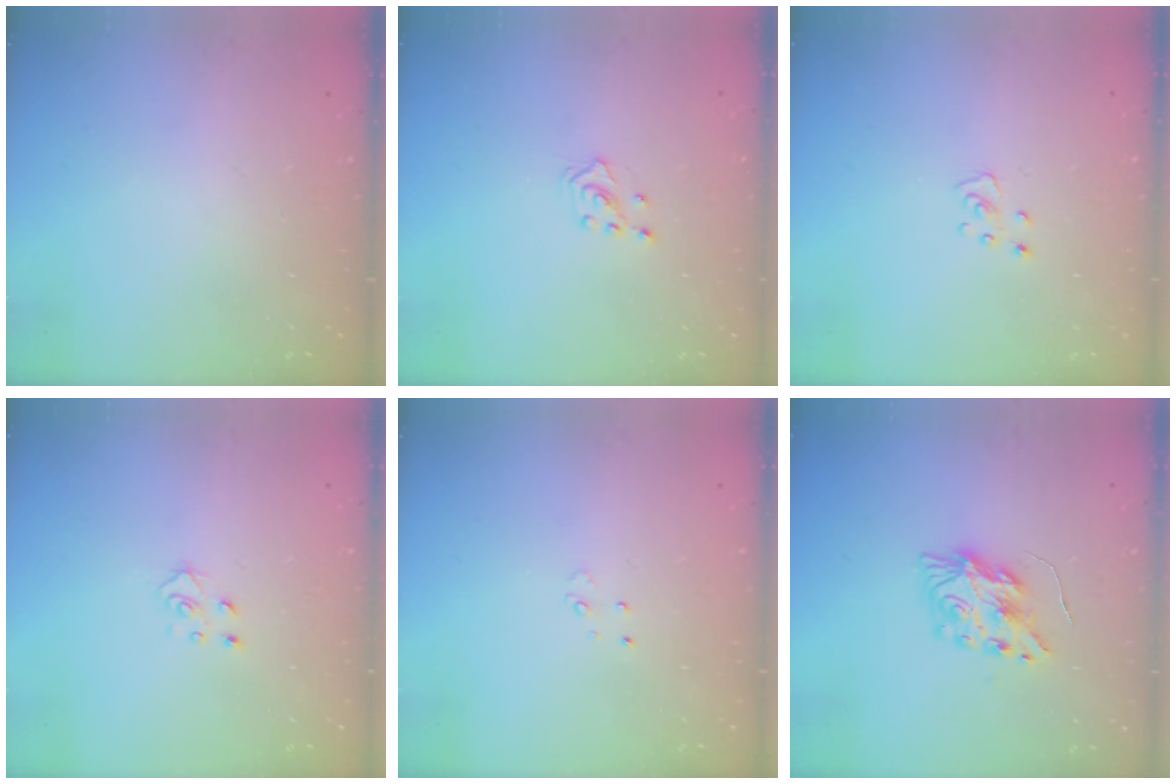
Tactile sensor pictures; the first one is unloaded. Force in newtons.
{"total": 2.7, "press": 2.6, "slide": 0.8}
{"total": 3.7, "press": 3.7, "slide": 0.3}
{"total": 4.6, "press": 4.6, "slide": 0.4}
{"total": 3.3, "press": 3.3, "slide": 0.4}
{"total": 8.4, "press": 8.4, "slide": 0.3}